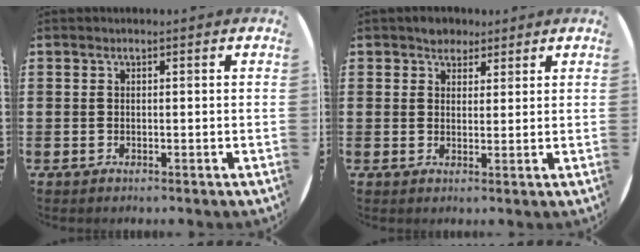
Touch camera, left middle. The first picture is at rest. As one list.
[{"total": 2.6, "force": [2.2, 1.4, 0.3], "torque": [-0.001, 0.002, 0.042]}]